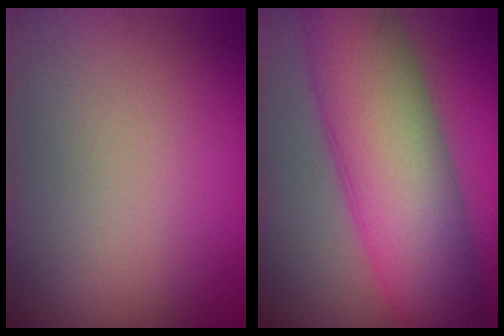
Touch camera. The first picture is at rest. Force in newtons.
{"total": 11.8, "press": 11.8, "slide": 0.0}